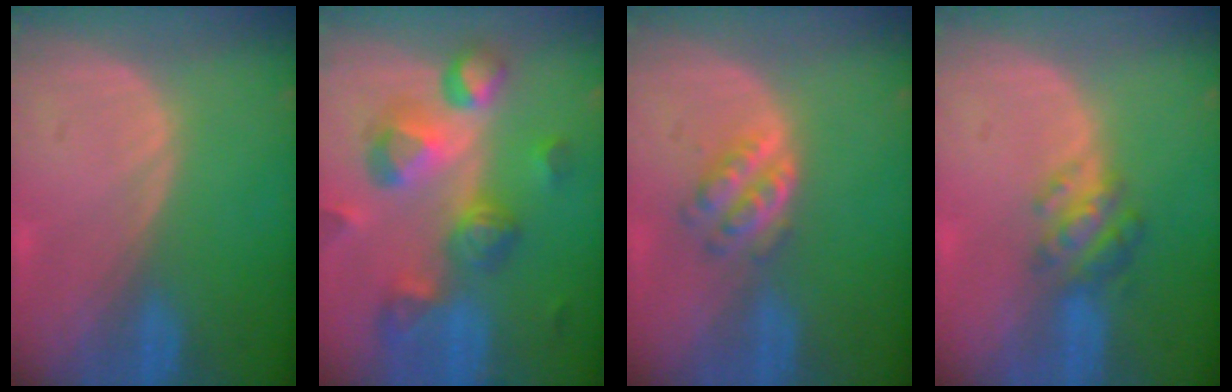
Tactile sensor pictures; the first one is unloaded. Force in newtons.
{"total": 10.7, "press": 9.6, "slide": 4.7}
{"total": 4.1, "press": 4.0, "slide": 0.9}
{"total": 4.5, "press": 4.5, "slide": 0.6}